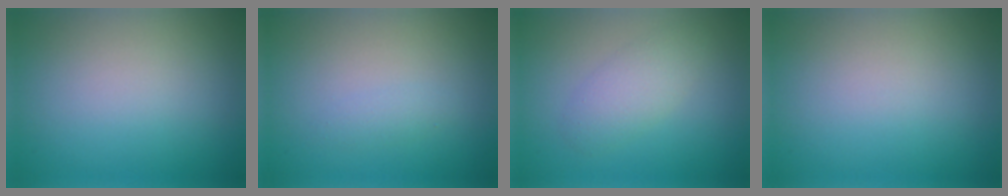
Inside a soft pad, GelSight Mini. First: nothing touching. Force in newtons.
{"total": 0.9, "press": 0.9, "slide": 0.1}
{"total": 2.8, "press": 2.8, "slide": 0.0}
{"total": 0.0}